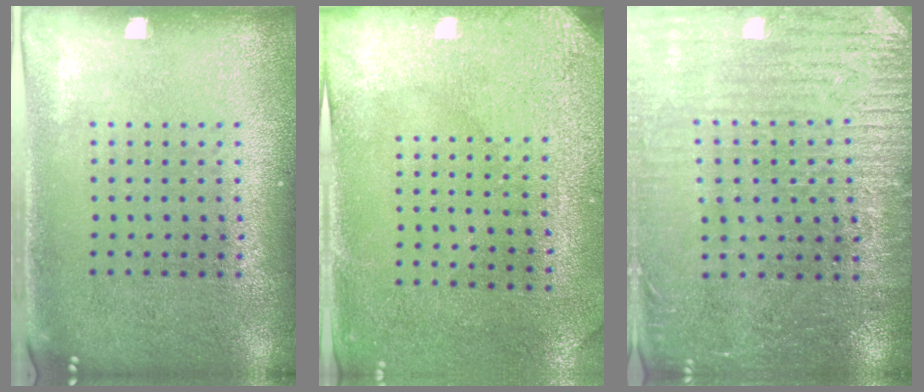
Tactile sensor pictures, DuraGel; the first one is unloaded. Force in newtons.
{"total": 3.0, "press": 2.4, "slide": 1.7}
{"total": 3.1, "press": 3.0, "slide": 0.9}